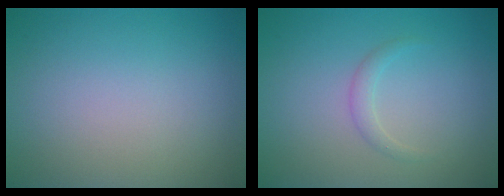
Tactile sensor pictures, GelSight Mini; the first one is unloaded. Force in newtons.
{"total": 1.1, "press": 1.1, "slide": 0.1}